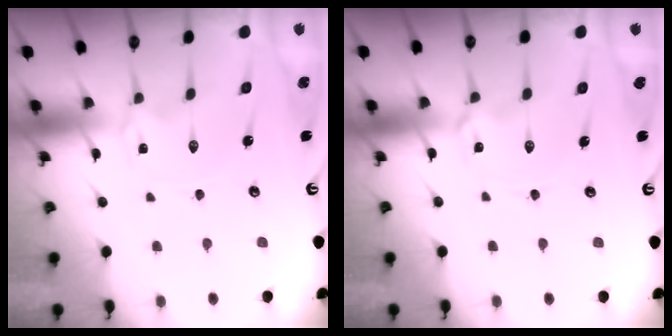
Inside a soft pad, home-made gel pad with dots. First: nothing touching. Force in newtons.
{"total": 2.3, "press": 2.3, "slide": 0.4}